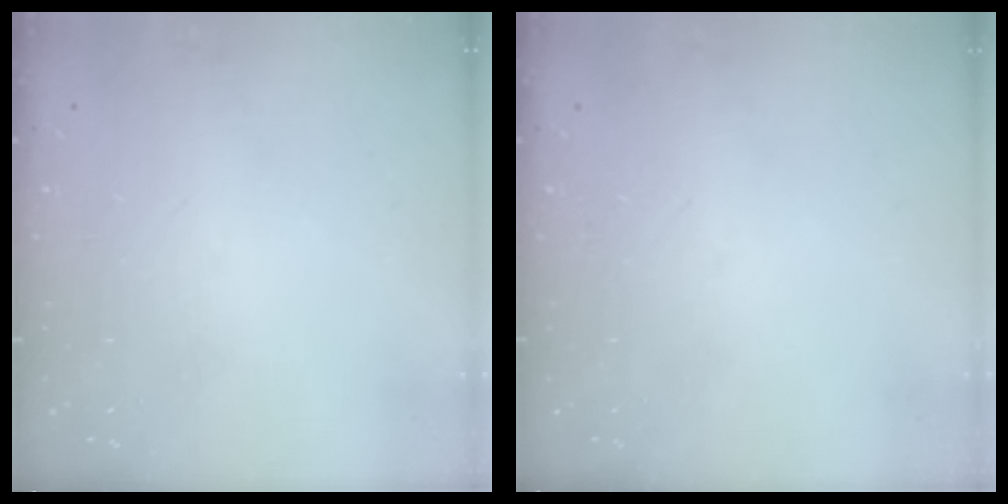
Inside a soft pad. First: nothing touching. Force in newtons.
{"total": 0.0}